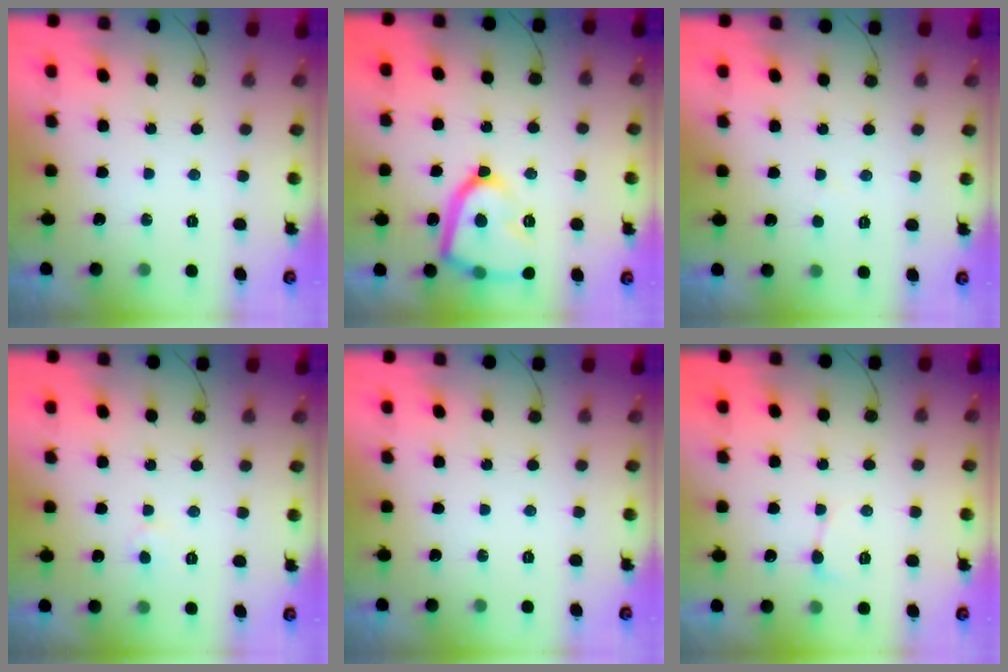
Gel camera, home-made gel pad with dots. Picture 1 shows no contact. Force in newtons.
{"total": 17.0, "press": 16.9, "slide": 1.5}
{"total": 1.7, "press": 1.7, "slide": 0.2}
{"total": 2.2, "press": 2.2, "slide": 0.2}
{"total": 0.0}
{"total": 3.6, "press": 3.6, "slide": 0.6}